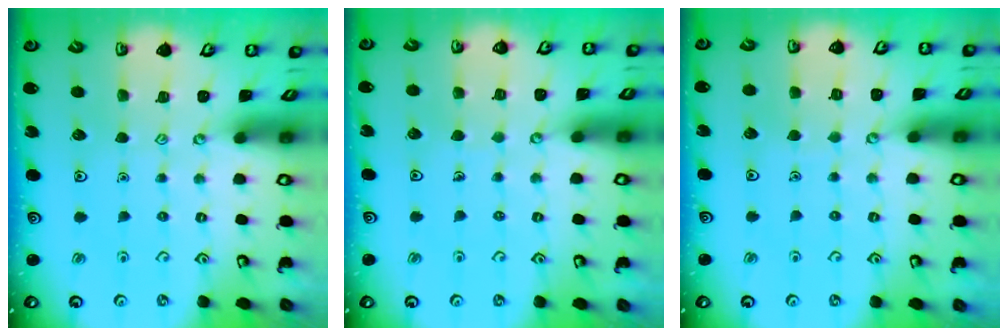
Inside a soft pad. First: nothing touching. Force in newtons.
{"total": 2.6, "press": 2.6, "slide": 0.2}
{"total": 2.5, "press": 2.5, "slide": 0.3}